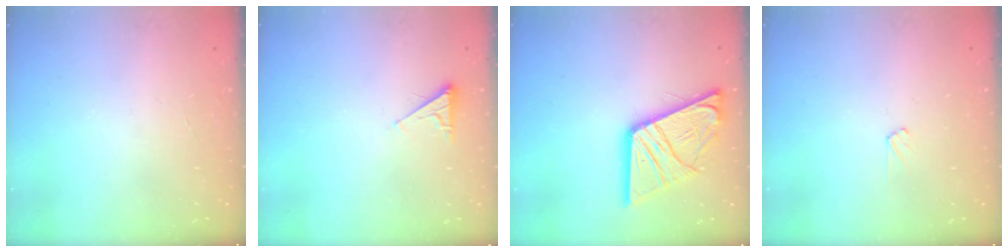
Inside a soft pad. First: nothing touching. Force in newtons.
{"total": 2.5, "press": 2.5, "slide": 0.4}
{"total": 19.6, "press": 19.5, "slide": 2.2}
{"total": 4.8, "press": 4.8, "slide": 0.6}